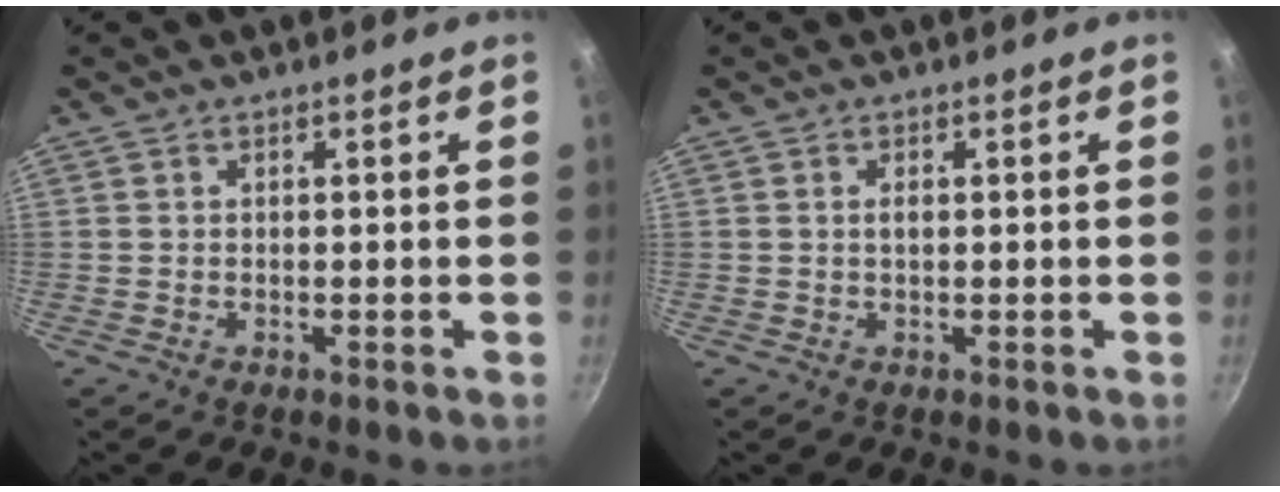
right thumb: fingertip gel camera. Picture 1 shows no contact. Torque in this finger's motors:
{"motor_torque": [-0.36, 0.15, -0.01, 0.29, -0.01]}